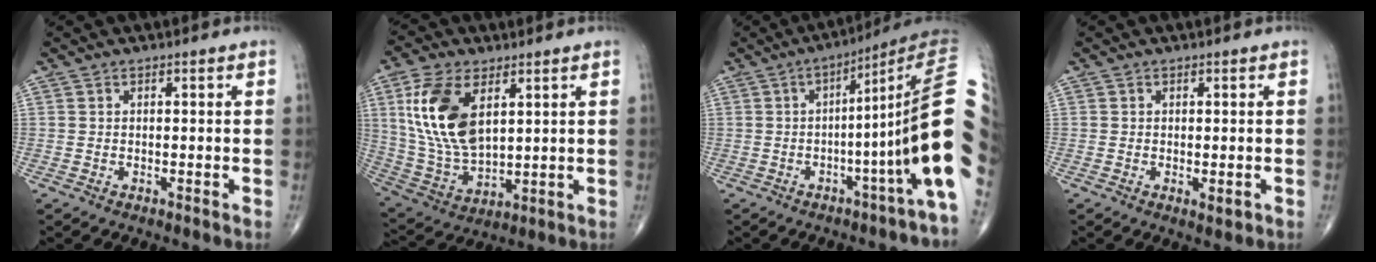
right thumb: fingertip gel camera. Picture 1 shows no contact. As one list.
[{"total": 16.1, "force": [5.2, 8.6, 12.6], "torque": [-0.249, -0.019, 0.111]}, {"total": 17.2, "force": [-0.1, -0.3, 17.2], "torque": [-0.207, 0.028, -0.010]}, {"total": 1.4, "force": [-0.3, 0.6, 1.2], "torque": [-0.015, -0.004, -0.002]}]